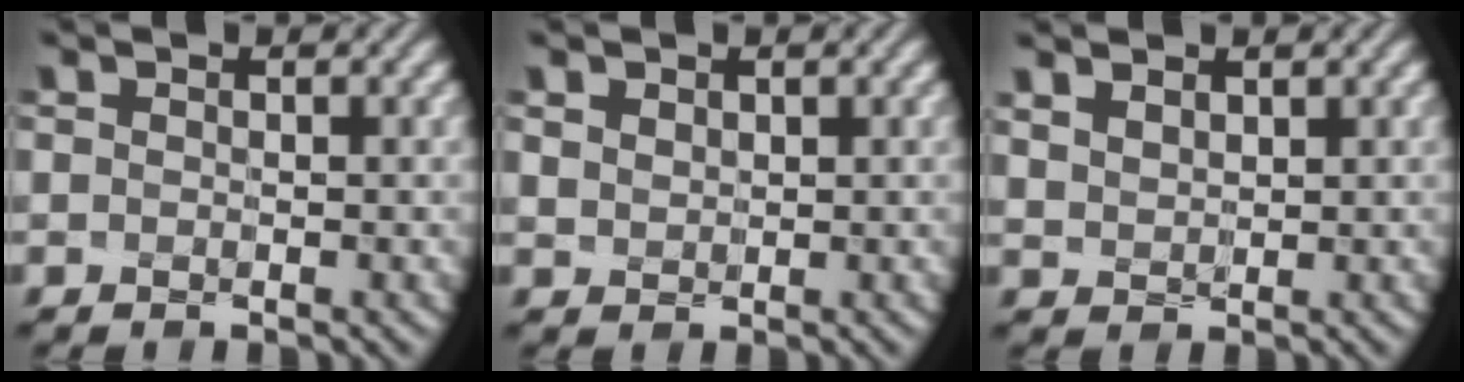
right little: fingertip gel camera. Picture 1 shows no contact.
{"total": 2.3, "force": [1.3, 1.7, 1.0], "torque": [-0.031, 0.013, 0.018]}
{"total": 2.9, "force": [1.8, 1.8, 1.4], "torque": [-0.040, 0.018, 0.028]}